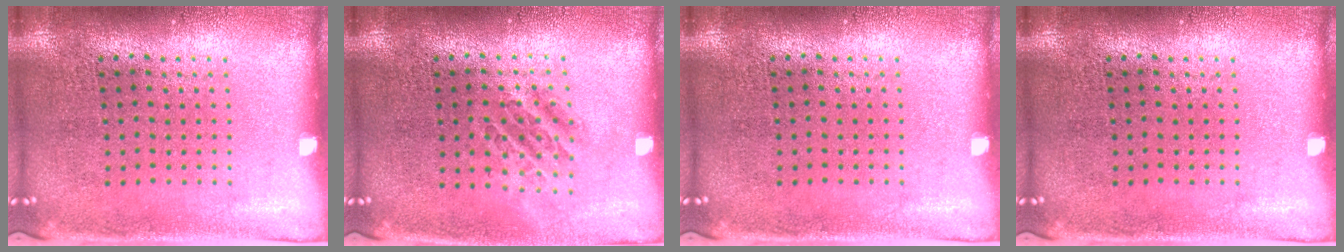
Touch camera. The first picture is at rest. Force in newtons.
{"total": 1.1, "press": 1.0, "slide": 0.4}
{"total": 0.0}
{"total": 0.0}